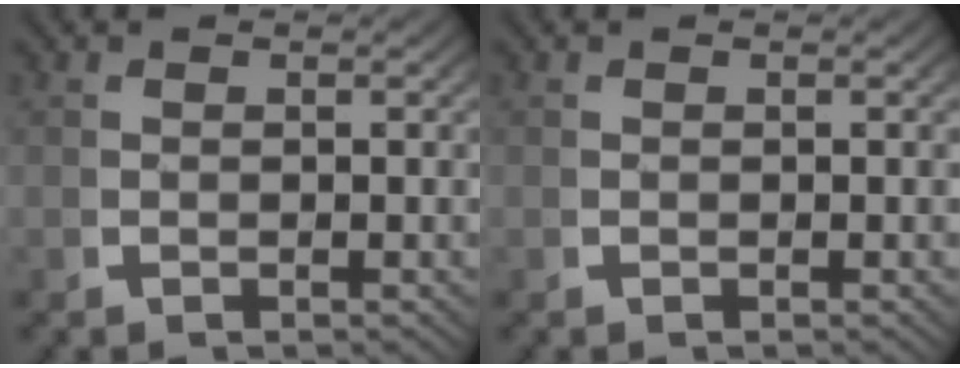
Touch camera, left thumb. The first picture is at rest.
{"total": 0.0}